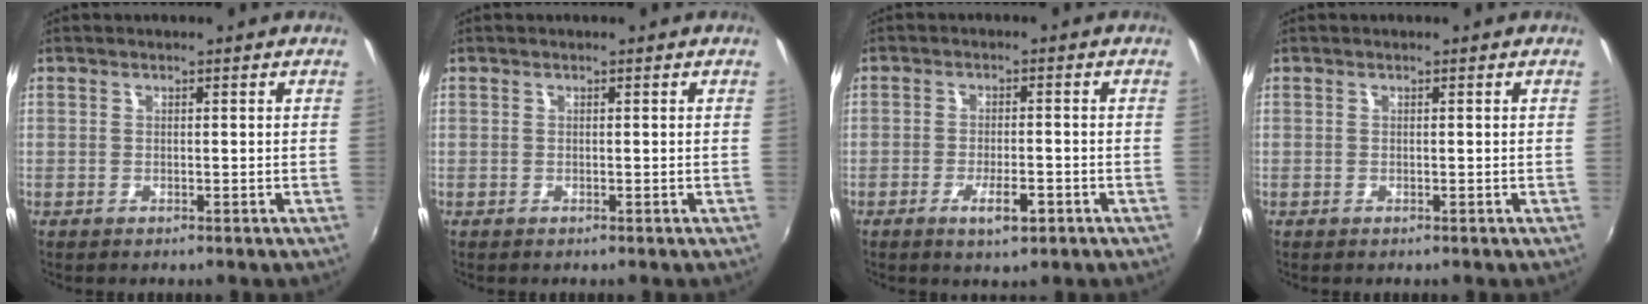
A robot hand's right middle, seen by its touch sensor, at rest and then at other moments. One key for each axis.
{"total": 0.0}
{"total": 4.5, "fx": -2.4, "fy": 1.4, "fz": 3.5, "tx": -0.074, "ty": -0.008, "tz": -0.039}
{"total": 0.0}